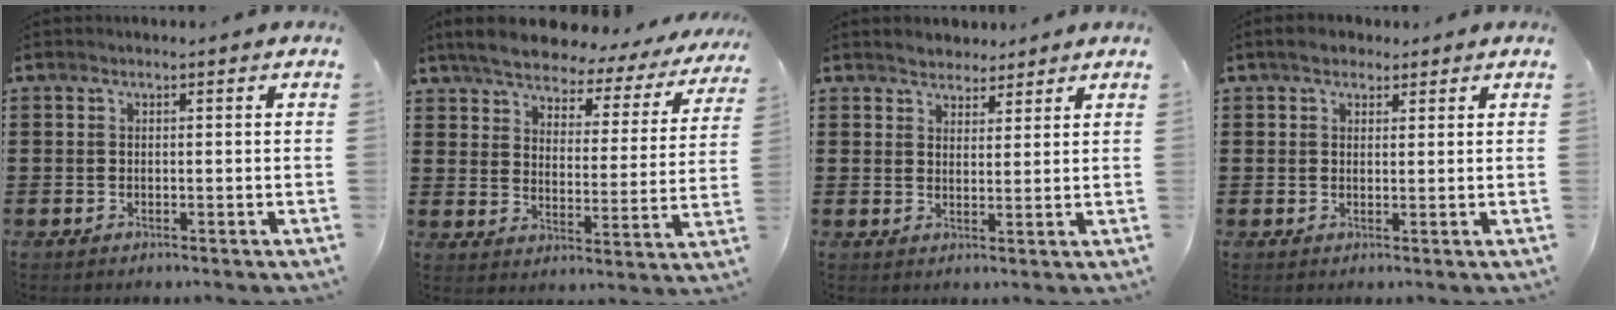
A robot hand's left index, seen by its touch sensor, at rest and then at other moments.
{"total": 5.4, "force": [5.0, 1.1, 1.5], "torque": [-0.059, -0.030, 0.082]}
{"total": 2.7, "force": [2.5, 1.1, -0.3], "torque": [-0.003, 0.006, 0.047]}
{"total": 2.4, "force": [1.8, 1.4, 0.6], "torque": [-0.020, 0.010, 0.034]}